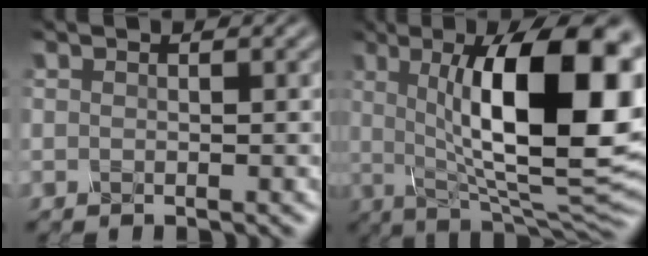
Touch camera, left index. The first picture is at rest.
{"total": 16.9, "force": [2.5, 5.7, 15.7], "torque": [-0.209, 0.005, 0.034]}